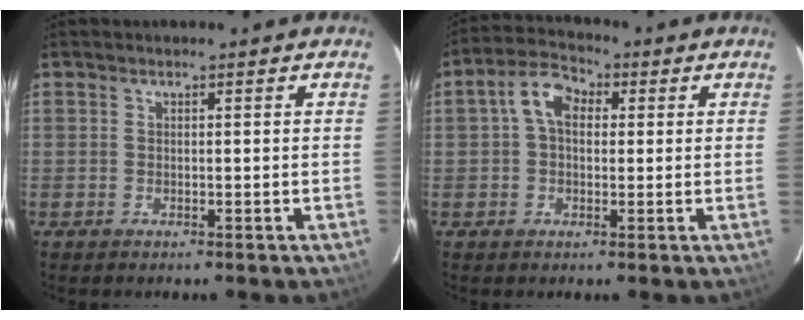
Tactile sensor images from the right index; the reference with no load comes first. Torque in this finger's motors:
{"motor_torque": [0.45, -0.10, 0.30, 0.09]}